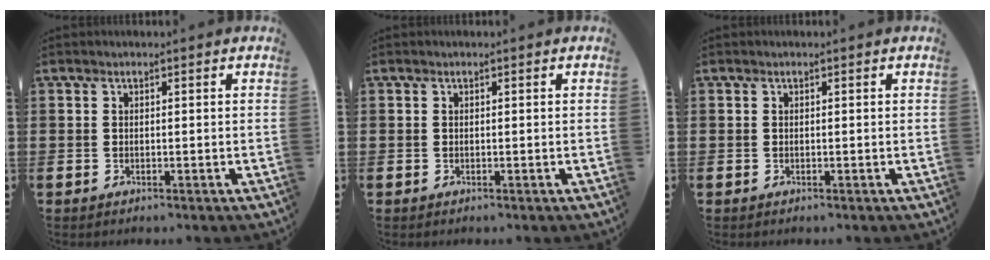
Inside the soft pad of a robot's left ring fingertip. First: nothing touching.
{"total": 0.0}
{"total": 0.0}